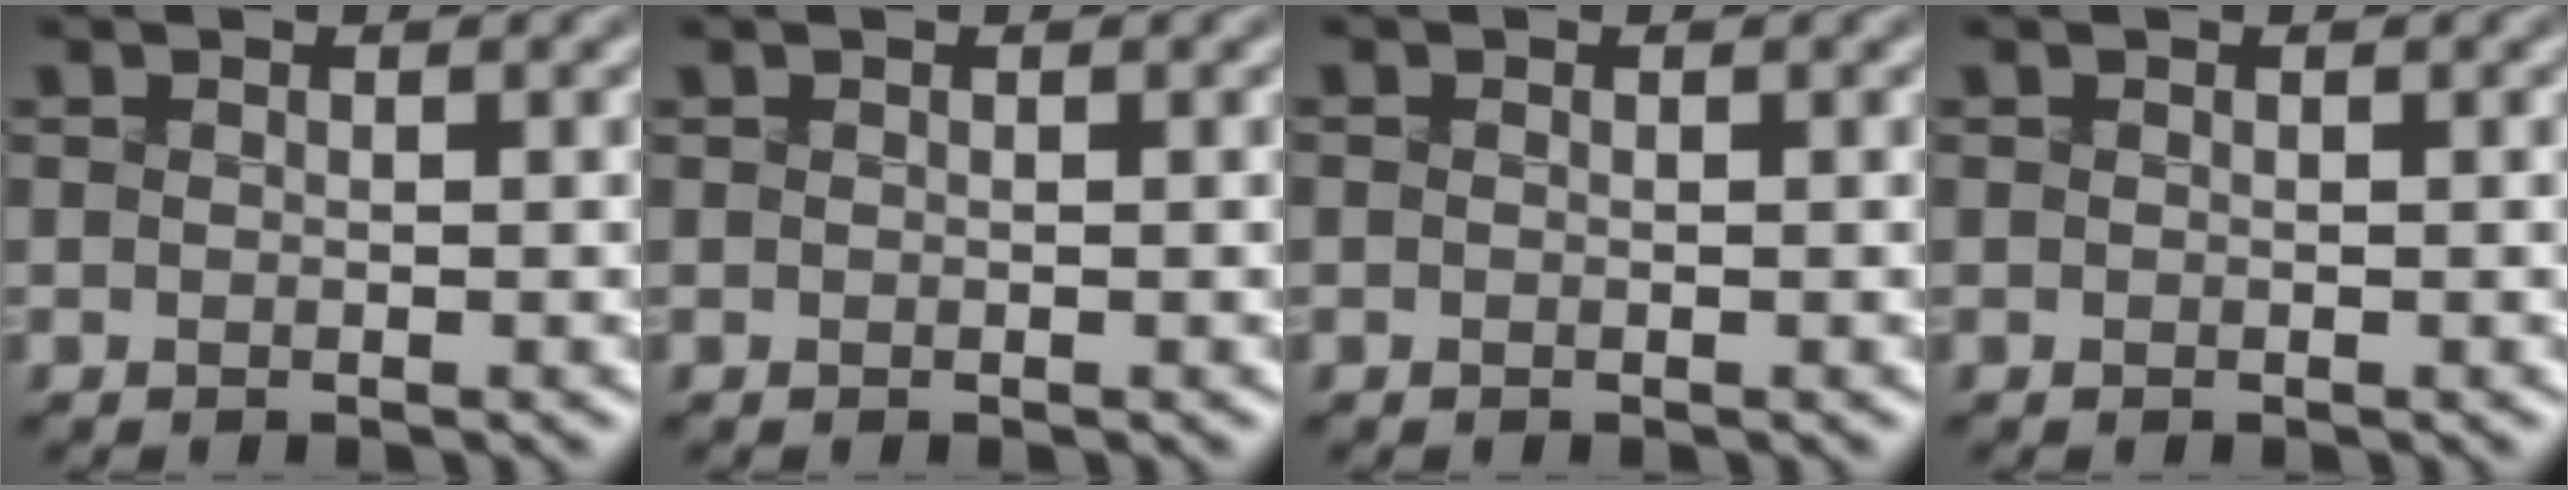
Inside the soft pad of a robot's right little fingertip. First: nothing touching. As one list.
[{"total": 0.0}, {"total": 0.0}, {"total": 0.0}]